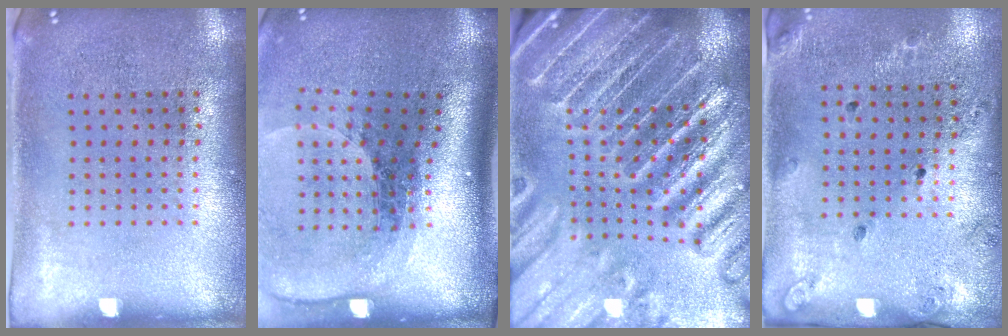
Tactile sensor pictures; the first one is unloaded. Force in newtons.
{"total": 2.4, "press": 1.7, "slide": 1.7}
{"total": 5.1, "press": 4.5, "slide": 2.3}
{"total": 1.4, "press": 1.3, "slide": 0.7}